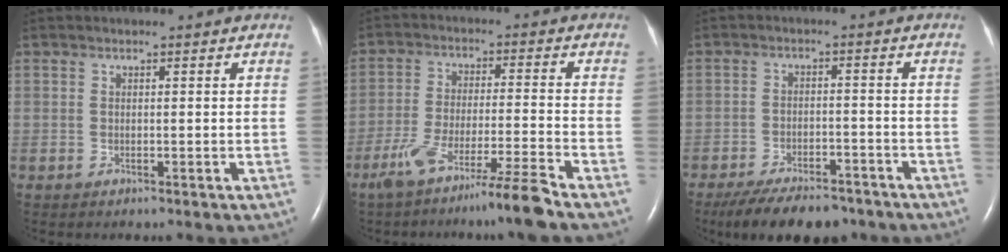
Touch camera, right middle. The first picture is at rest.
{"total": 9.7, "force": [-7.2, -1.6, 6.3], "torque": [-0.113, -0.026, -0.132]}
{"total": 11.6, "force": [-9.3, 4.4, 5.3], "torque": [-0.082, -0.005, -0.139]}